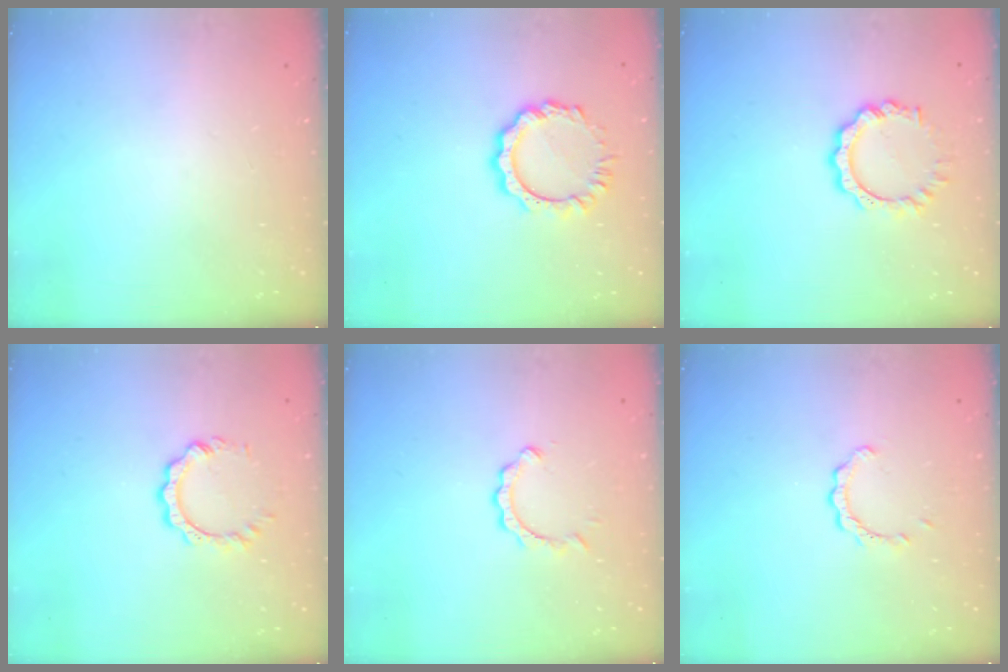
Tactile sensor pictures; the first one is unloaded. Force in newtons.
{"total": 8.6, "press": 8.6, "slide": 0.6}
{"total": 8.1, "press": 8.0, "slide": 0.8}
{"total": 7.6, "press": 7.6, "slide": 0.7}
{"total": 2.8, "press": 2.8, "slide": 0.3}
{"total": 2.2, "press": 2.2, "slide": 0.2}